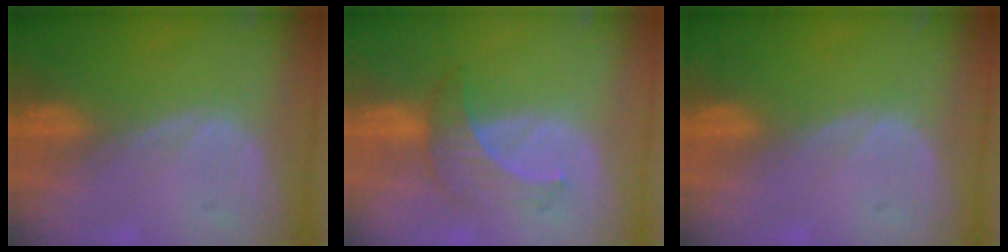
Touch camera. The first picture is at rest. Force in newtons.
{"total": 4.8, "press": 4.8, "slide": 0.5}
{"total": 0.0}